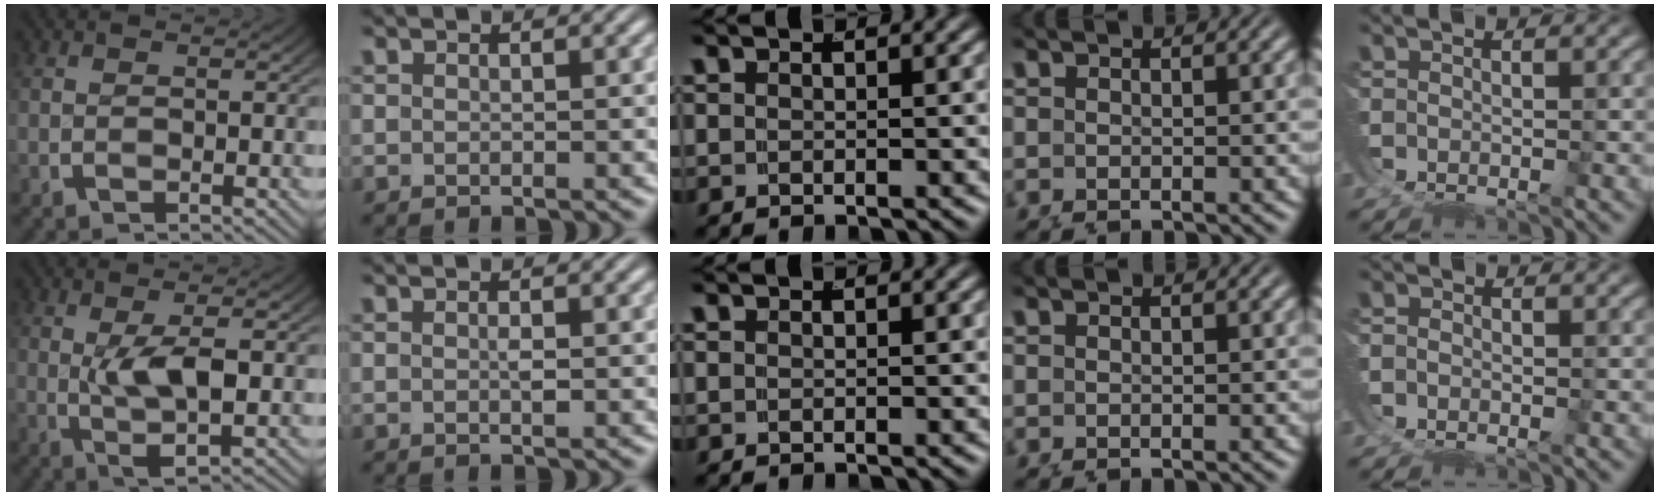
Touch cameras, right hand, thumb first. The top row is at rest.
{"thumb": {"total": 5.2, "force": [0.2, 2.2, 4.7], "torque": [-0.093, -0.014, 0.007]}, "index": {"total": 0.6, "force": [0.0, -0.2, 0.6], "torque": [-0.007, -0.004, -0.001]}, "little": {"total": 0.8, "force": [-0.4, 0.7, 0.2], "torque": [-0.005, 0.000, -0.013]}}